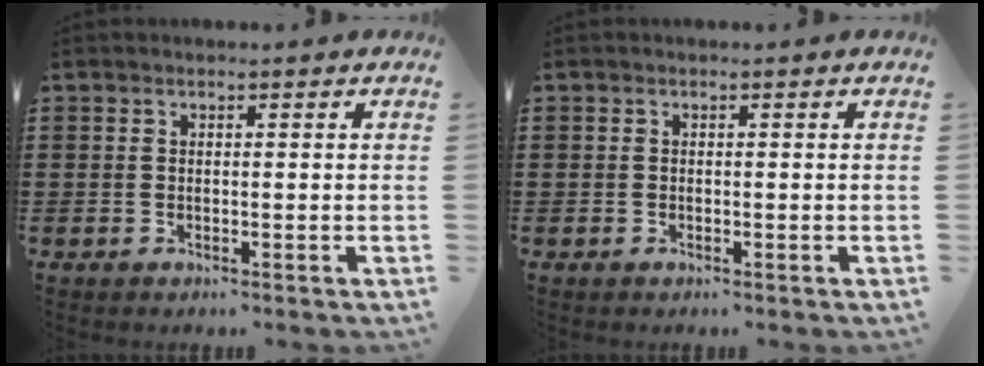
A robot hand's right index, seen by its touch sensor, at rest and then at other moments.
{"total": 0.0}